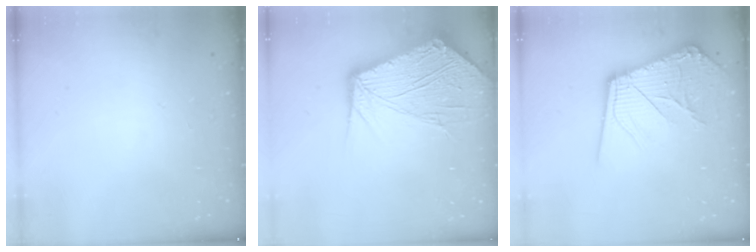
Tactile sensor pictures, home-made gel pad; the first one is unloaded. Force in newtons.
{"total": 16.8, "press": 16.7, "slide": 2.1}
{"total": 14.8, "press": 14.7, "slide": 2.0}